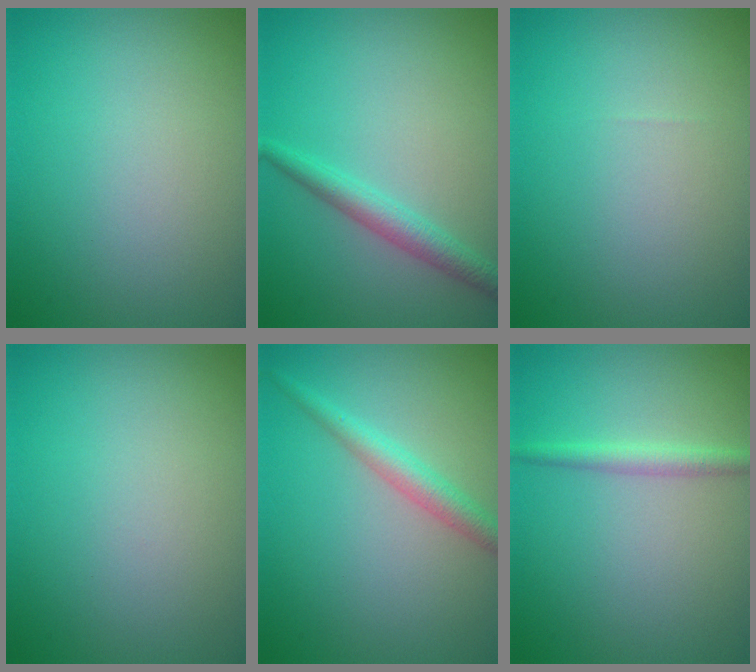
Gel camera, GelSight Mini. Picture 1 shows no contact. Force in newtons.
{"total": 2.5, "press": 2.5, "slide": 0.1}
{"total": 0.0}
{"total": 0.0}
{"total": 2.6, "press": 2.5, "slide": 0.1}
{"total": 1.7, "press": 1.7, "slide": 0.1}